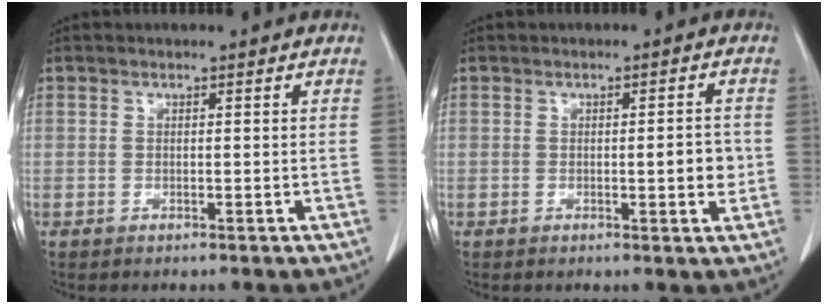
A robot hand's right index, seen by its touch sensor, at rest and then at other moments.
{"total": 3.3, "force": [-0.4, 0.8, 3.2], "torque": [-0.044, 0.000, -0.004]}